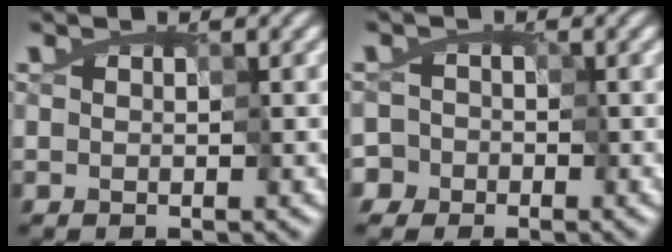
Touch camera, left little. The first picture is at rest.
{"total": 4.2, "force": [-1.0, 4.0, 1.1], "torque": [-0.005, 0.027, -0.039]}